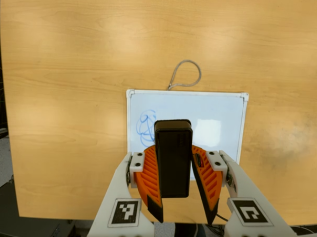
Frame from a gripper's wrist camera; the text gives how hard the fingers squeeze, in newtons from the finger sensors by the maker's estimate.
{"total": 7.2, "left": 6.7, "right": 7.7}